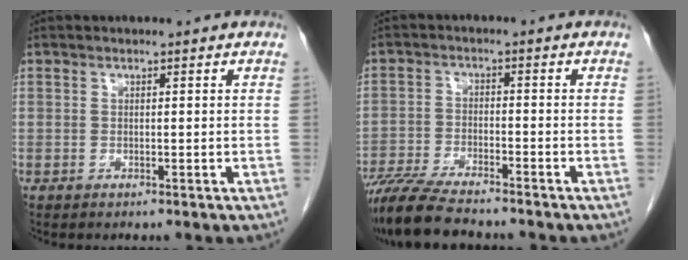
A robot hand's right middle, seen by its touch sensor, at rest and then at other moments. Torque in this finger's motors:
{"motor_torque": [1.20, -0.94, 0.15, 0.10]}